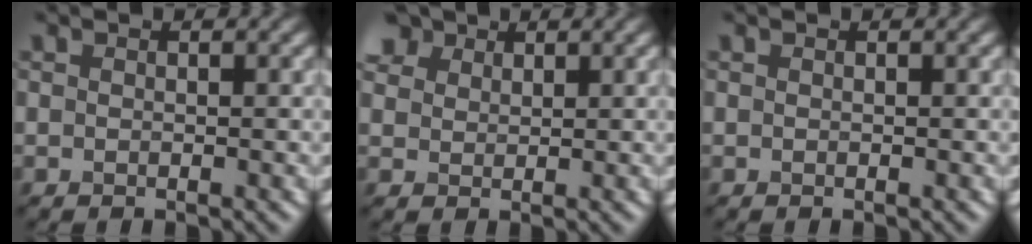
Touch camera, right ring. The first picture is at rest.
{"total": 4.9, "force": [3.2, 3.1, 2.1], "torque": [-0.069, 0.011, 0.060]}
{"total": 0.0}